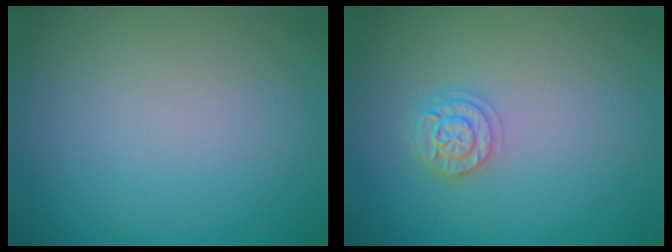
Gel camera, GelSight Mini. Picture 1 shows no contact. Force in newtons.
{"total": 2.5, "press": 2.0, "slide": 1.4}